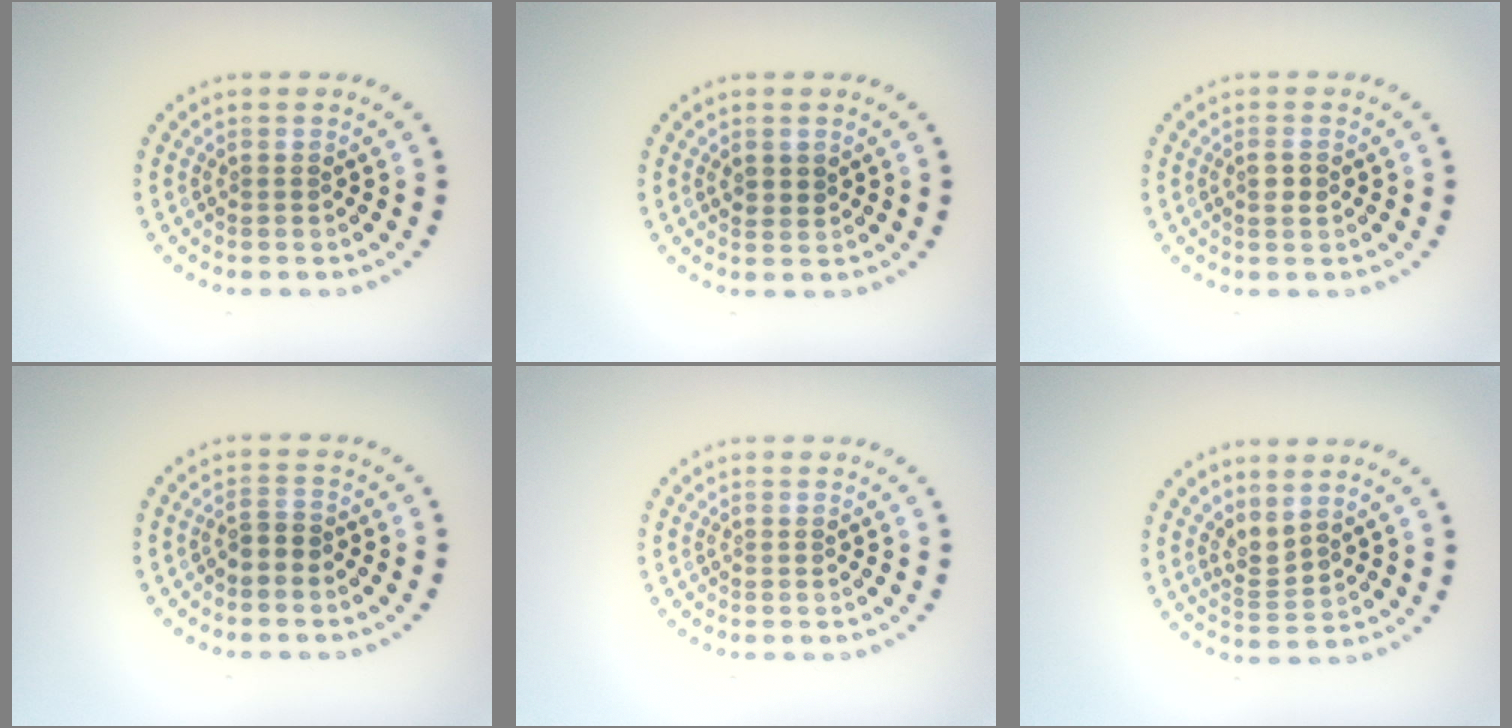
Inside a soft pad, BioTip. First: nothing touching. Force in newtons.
{"total": 1.3, "press": 1.2, "slide": 0.5}
{"total": 1.2, "press": 1.1, "slide": 0.3}
{"total": 1.6, "press": 1.4, "slide": 0.8}
{"total": 0.0}
{"total": 2.2, "press": 1.4, "slide": 1.7}